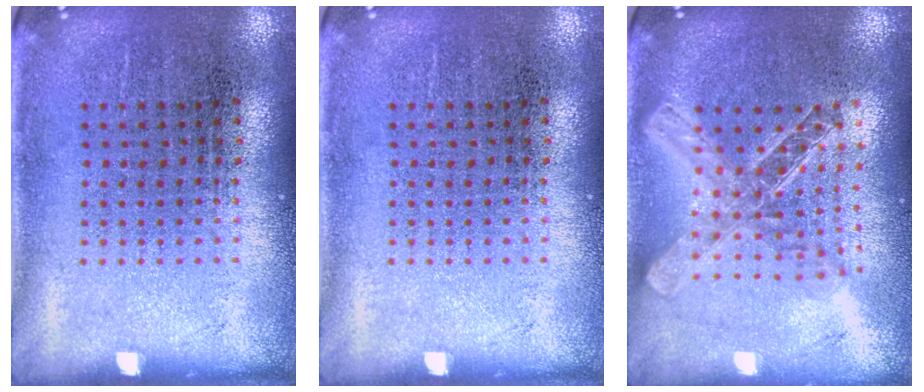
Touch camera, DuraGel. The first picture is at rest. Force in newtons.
{"total": 0.0}
{"total": 2.0, "press": 1.7, "slide": 1.1}